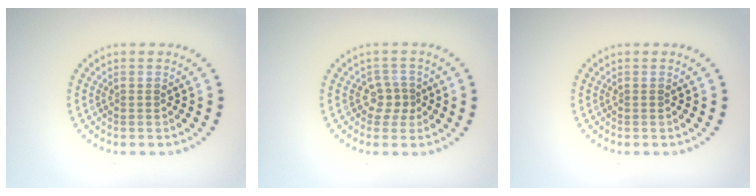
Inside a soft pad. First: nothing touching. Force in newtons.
{"total": 1.9, "press": 1.5, "slide": 1.2}
{"total": 0.0}